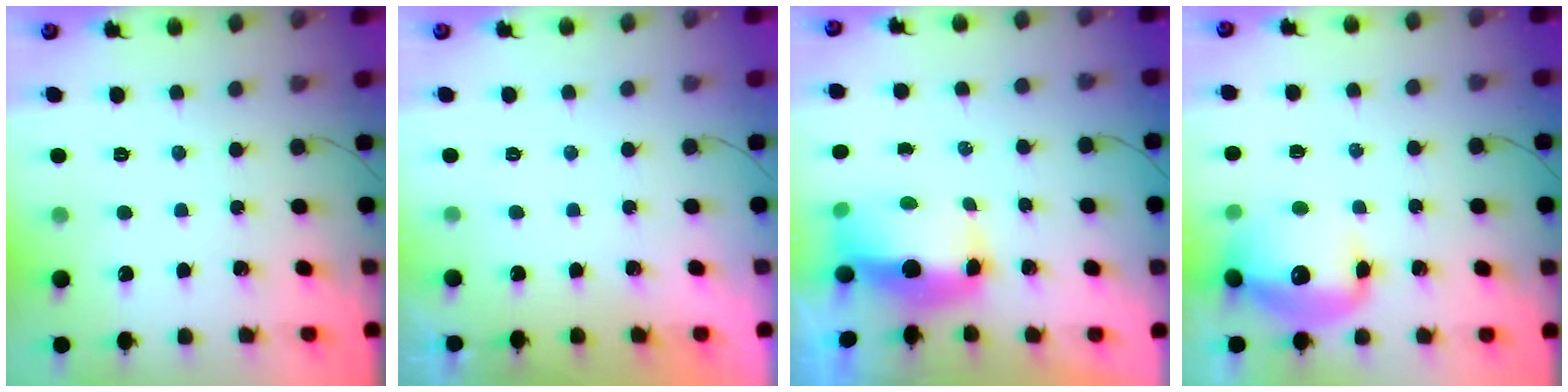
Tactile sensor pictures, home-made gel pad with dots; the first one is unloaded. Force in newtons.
{"total": 1.8, "press": 0.1, "slide": 1.8}
{"total": 8.5, "press": 8.3, "slide": 1.8}
{"total": 13.5, "press": 13.1, "slide": 3.4}